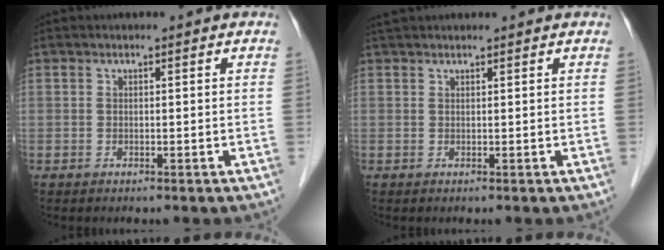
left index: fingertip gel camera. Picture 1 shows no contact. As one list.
[{"total": 3.4, "force": [3.1, 0.4, 1.3], "torque": [-0.014, 0.037, 0.052]}]